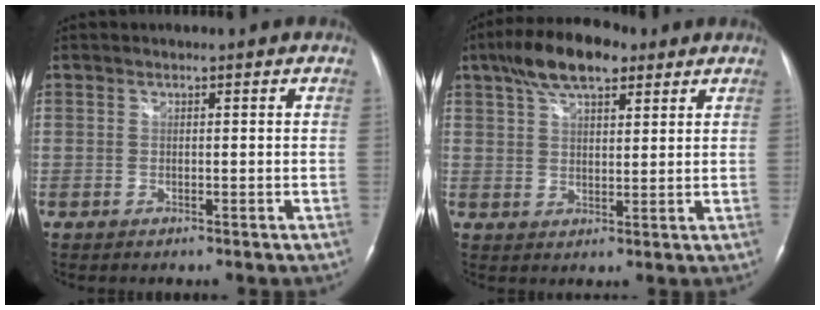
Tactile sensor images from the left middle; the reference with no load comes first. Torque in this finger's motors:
{"motor_torque": [0.70, -0.26, 0.01, 0.04]}